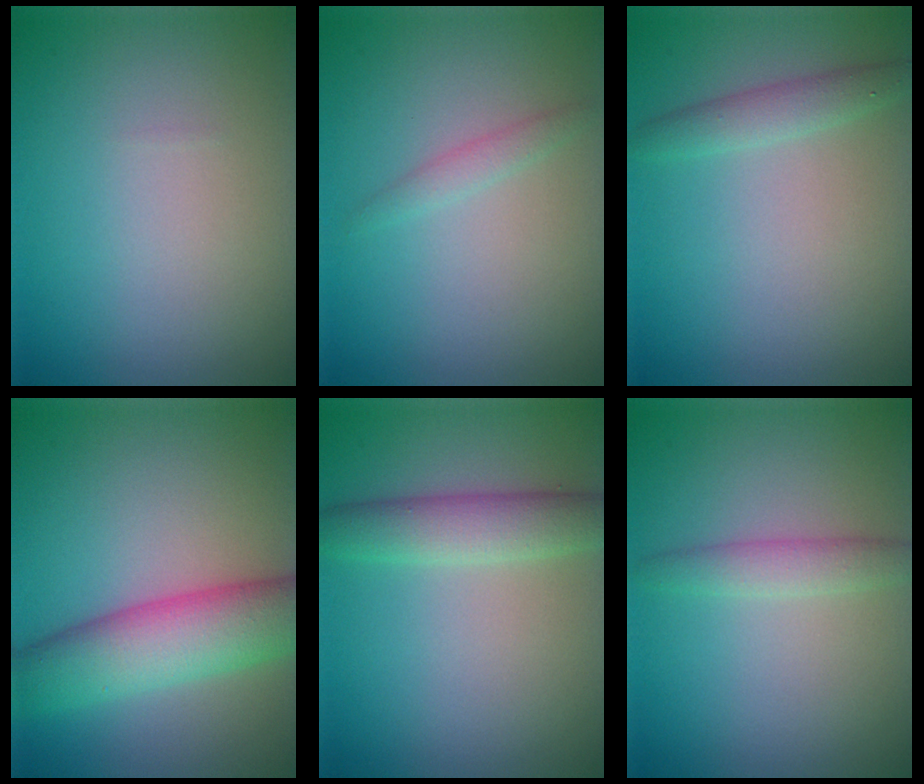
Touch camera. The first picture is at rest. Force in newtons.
{"total": 1.1, "press": 1.1, "slide": 0.1}
{"total": 1.8, "press": 1.8, "slide": 0.1}
{"total": 7.1, "press": 7.1, "slide": 0.2}
{"total": 3.5, "press": 3.5, "slide": 0.3}
{"total": 1.9, "press": 1.9, "slide": 0.1}